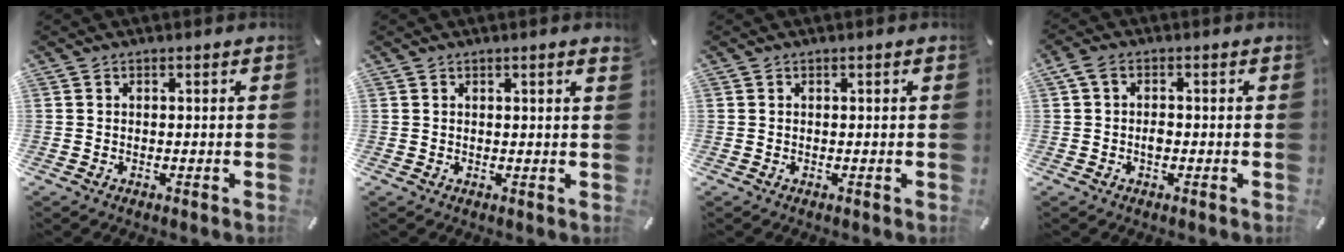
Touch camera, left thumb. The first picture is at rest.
{"total": 1.0, "force": [0.6, 0.0, 0.9], "torque": [-0.016, -0.001, 0.010]}
{"total": 0.0}
{"total": 2.8, "force": [-0.2, 1.8, 2.1], "torque": [-0.041, 0.005, -0.004]}